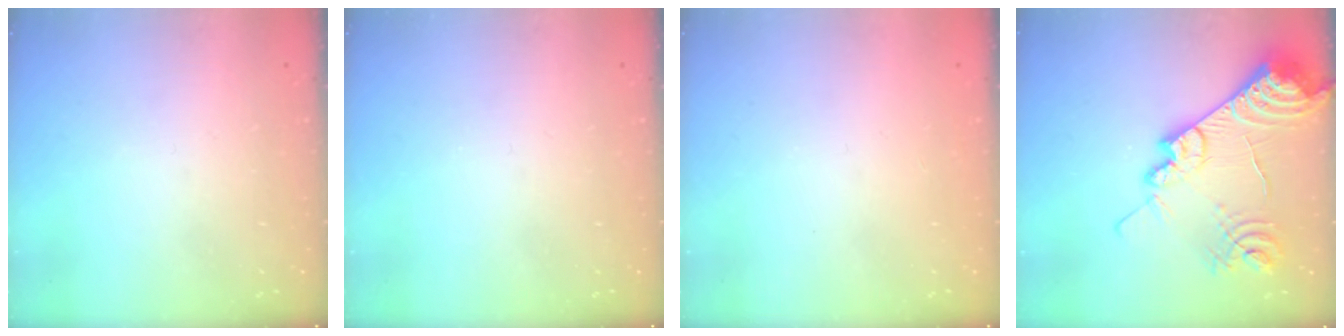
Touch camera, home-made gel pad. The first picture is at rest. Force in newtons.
{"total": 0.0}
{"total": 0.9, "press": 0.9, "slide": 0.1}
{"total": 22.4, "press": 22.3, "slide": 2.3}